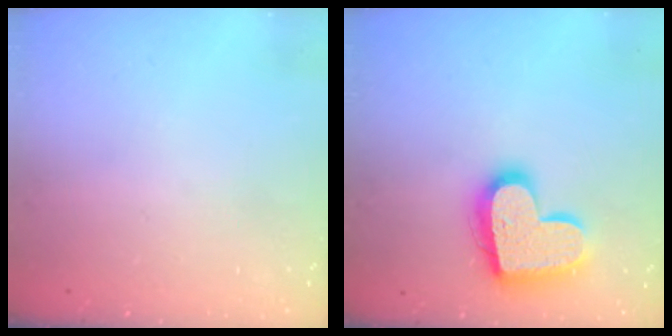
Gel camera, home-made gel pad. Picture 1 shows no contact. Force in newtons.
{"total": 18.0, "press": 18.0, "slide": 1.1}